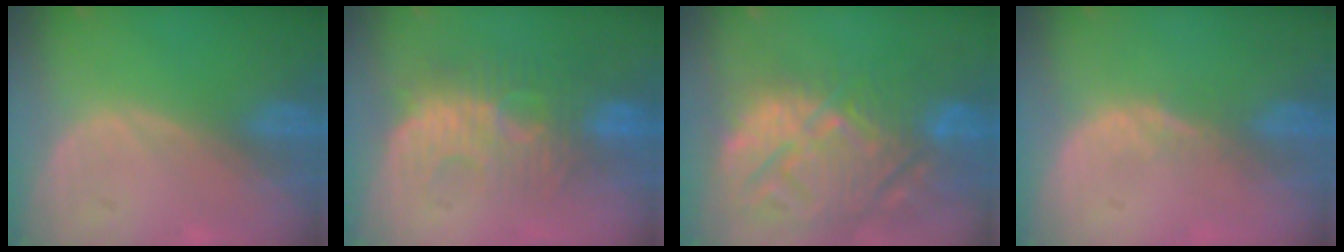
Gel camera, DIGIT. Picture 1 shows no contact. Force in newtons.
{"total": 9.0, "press": 8.9, "slide": 1.7}
{"total": 15.3, "press": 13.2, "slide": 7.8}
{"total": 1.5, "press": 1.2, "slide": 0.9}